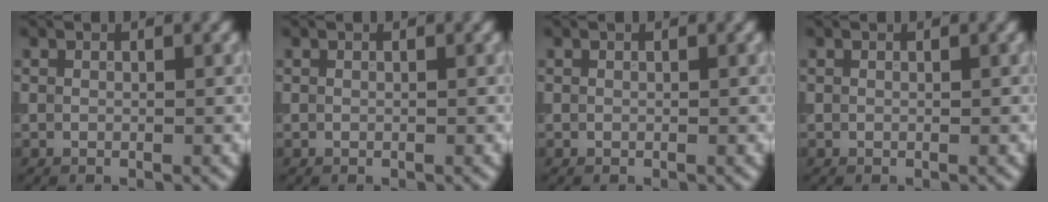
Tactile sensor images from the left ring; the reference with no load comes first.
{"total": 0.0}
{"total": 0.0}
{"total": 0.0}